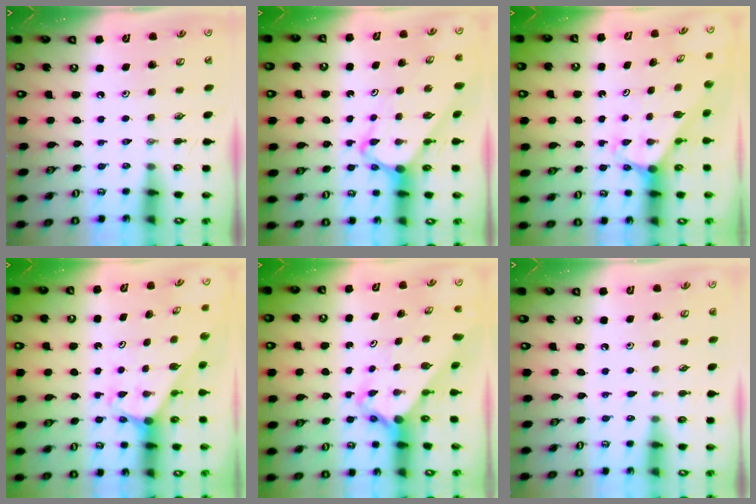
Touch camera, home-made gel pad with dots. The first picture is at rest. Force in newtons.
{"total": 4.3, "press": 4.3, "slide": 0.5}
{"total": 2.0, "press": 2.0, "slide": 0.1}
{"total": 2.0, "press": 2.0, "slide": 0.1}
{"total": 3.4, "press": 3.4, "slide": 0.4}
{"total": 3.8, "press": 3.8, "slide": 0.5}